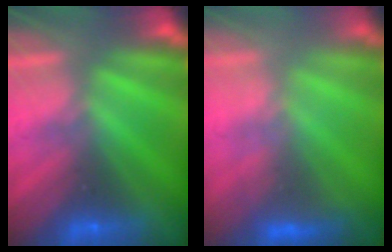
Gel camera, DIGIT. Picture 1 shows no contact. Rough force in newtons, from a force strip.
{"total": 2.4}